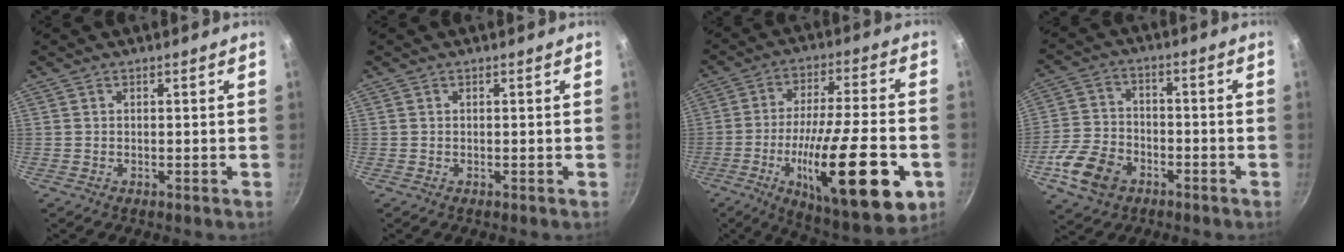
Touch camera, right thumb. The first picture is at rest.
{"total": 0.0}
{"total": 26.2, "force": [-8.3, 7.7, 23.6], "torque": [-0.353, 0.015, -0.124]}
{"total": 10.9, "force": [-5.0, 7.7, 6.0], "torque": [-0.104, 0.028, -0.100]}